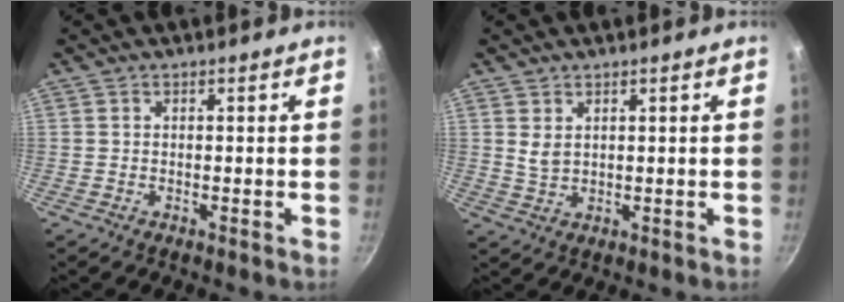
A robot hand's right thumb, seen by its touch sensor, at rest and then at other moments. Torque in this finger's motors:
{"motor_torque": [0.43, 0.21, 0.34, 0.26, 0.01]}